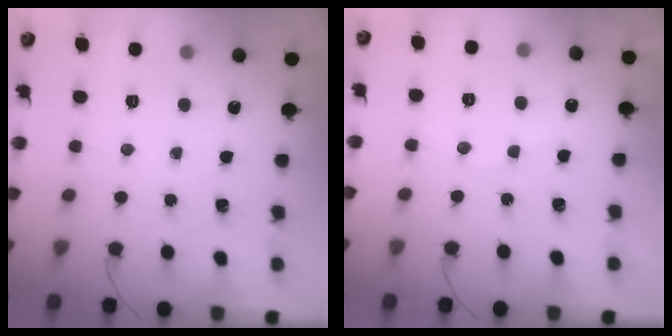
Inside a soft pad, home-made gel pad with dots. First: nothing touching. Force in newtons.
{"total": 5.6, "press": 5.4, "slide": 1.1}